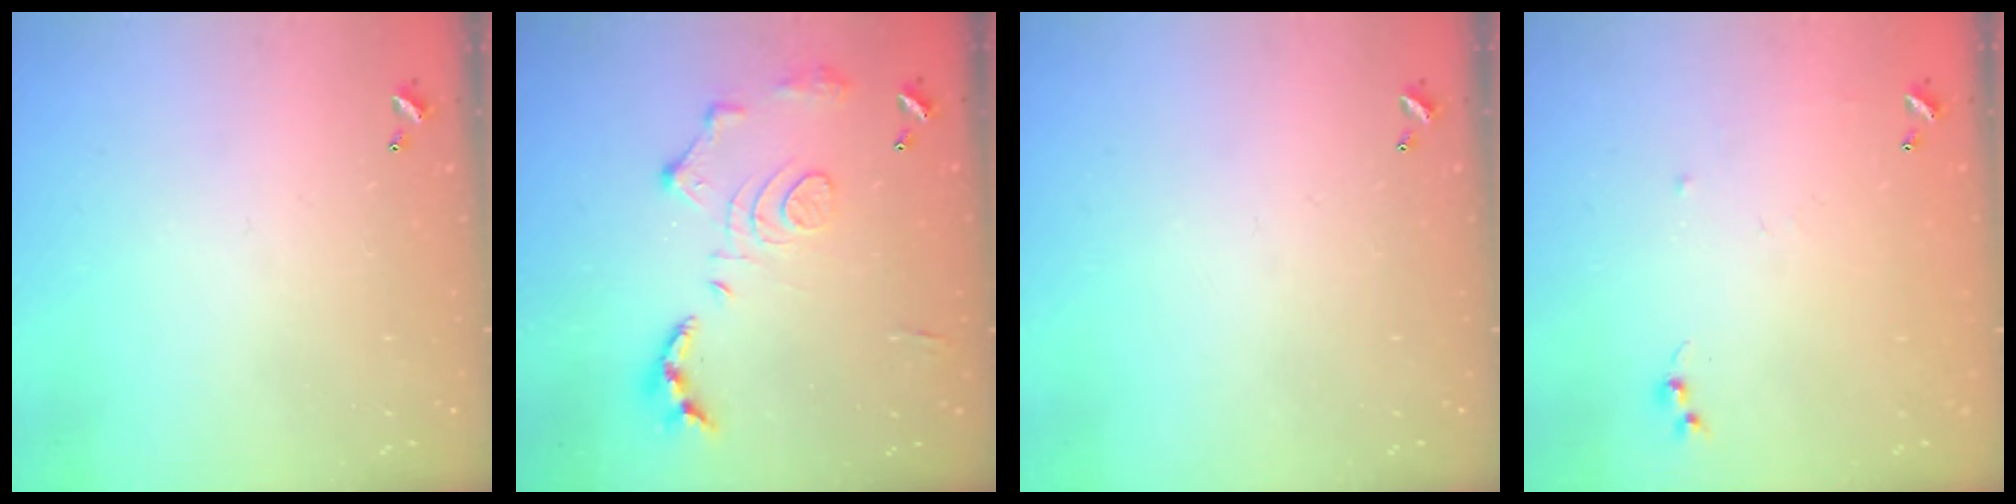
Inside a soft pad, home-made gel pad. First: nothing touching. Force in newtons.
{"total": 14.2, "press": 14.1, "slide": 1.2}
{"total": 0.0}
{"total": 5.8, "press": 5.7, "slide": 0.8}